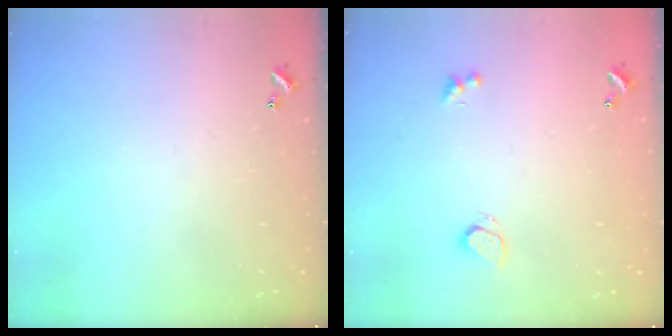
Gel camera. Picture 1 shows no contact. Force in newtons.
{"total": 2.6, "press": 2.3, "slide": 1.3}